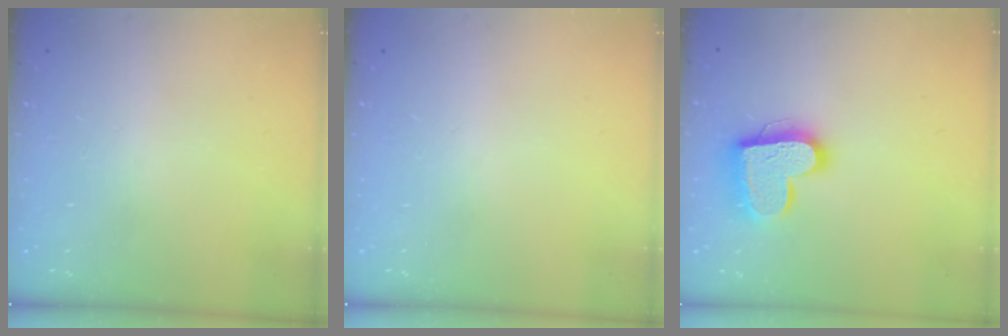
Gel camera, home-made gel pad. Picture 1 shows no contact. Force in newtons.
{"total": 0.0}
{"total": 17.5, "press": 17.4, "slide": 1.6}